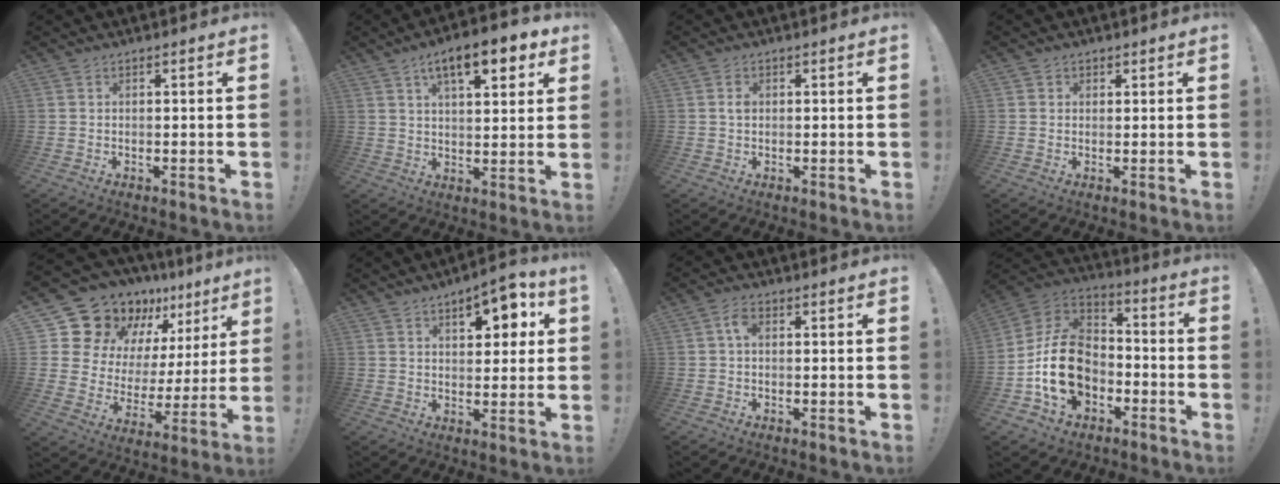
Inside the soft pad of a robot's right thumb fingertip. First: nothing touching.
{"total": 12.4, "force": [6.2, 4.5, 9.8], "torque": [-0.139, -0.020, 0.097]}
{"total": 1.6, "force": [0.2, 1.2, 1.1], "torque": [-0.017, 0.003, 0.001]}
{"total": 1.3, "force": [0.7, 1.1, 0.3], "torque": [0.001, -0.004, 0.012]}
{"total": 18.5, "force": [14.3, 10.0, 6.0], "torque": [-0.106, -0.108, 0.284]}
{"total": 9.7, "force": [4.4, 4.3, 7.5], "torque": [-0.087, -0.017, 0.068]}
{"total": 3.3, "force": [0.4, 1.9, 2.8], "torque": [-0.053, 0.011, 0.006]}
{"total": 18.4, "force": [-5.2, 13.7, 11.2], "torque": [-0.209, 0.040, -0.079]}